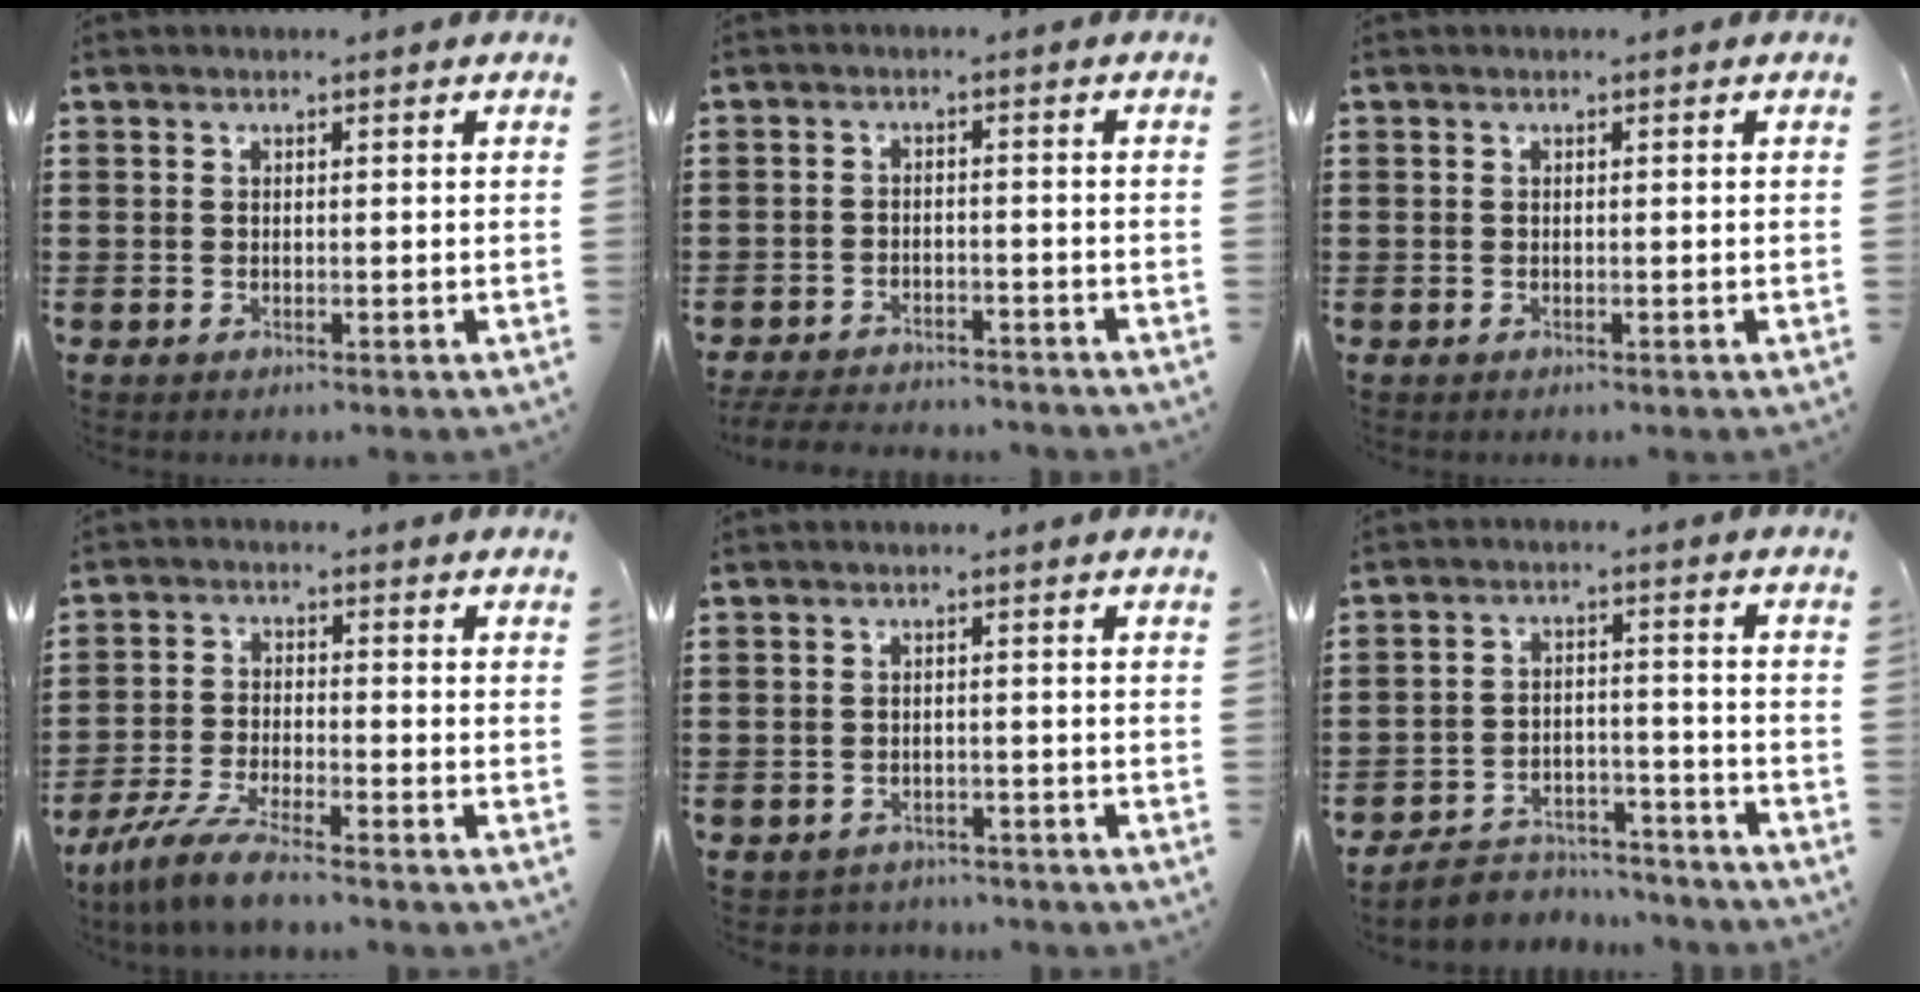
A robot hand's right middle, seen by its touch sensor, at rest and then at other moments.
{"total": 3.8, "force": [-3.7, 0.4, 0.6], "torque": [-0.018, -0.001, -0.080]}
{"total": 0.0}
{"total": 5.7, "force": [-5.1, -0.1, 2.7], "torque": [-0.071, -0.017, -0.102]}
{"total": 1.7, "force": [-1.6, 0.4, -0.3], "torque": [-0.002, 0.002, -0.038]}
{"total": 5.1, "force": [-5.0, 1.1, 0.5], "torque": [-0.017, 0.008, -0.103]}